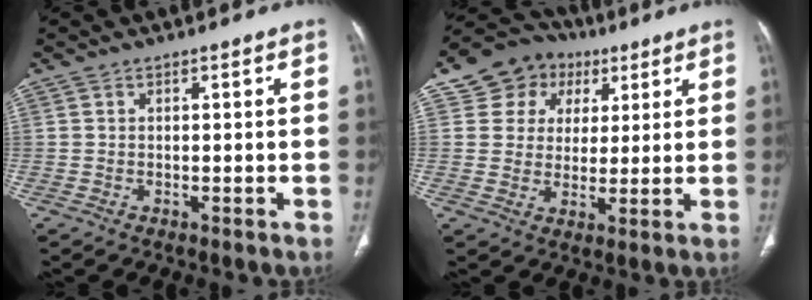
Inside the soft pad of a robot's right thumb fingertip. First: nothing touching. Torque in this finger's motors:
{"motor_torque": [-0.78, 1.12, 0.45, -0.42, 0.18]}